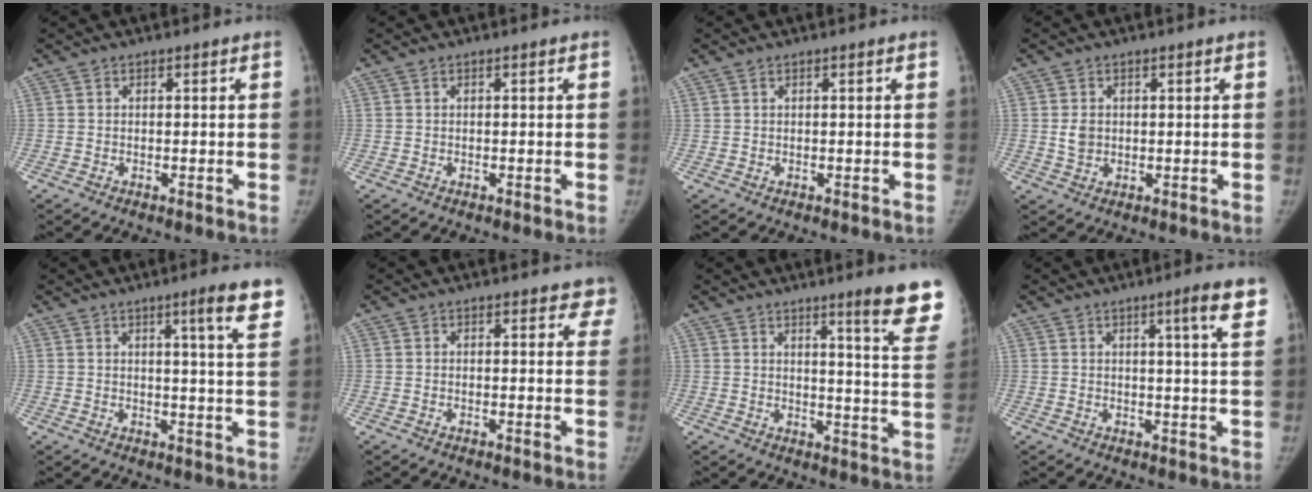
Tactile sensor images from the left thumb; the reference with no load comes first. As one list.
[{"total": 0.0}, {"total": 0.8, "force": [0.6, 0.2, 0.5], "torque": [-0.013, 0.004, 0.013]}, {"total": 2.7, "force": [0.3, 2.2, 1.4], "torque": [-0.012, -0.009, 0.011]}, {"total": 8.0, "force": [4.9, 0.2, 6.3], "torque": [-0.075, -0.027, 0.059]}, {"total": 3.7, "force": [3.1, 1.8, 1.2], "torque": [0.024, -0.011, 0.018]}, {"total": 13.5, "force": [9.2, 0.5, 9.9], "torque": [-0.103, -0.065, 0.108]}, {"total": 6.4, "force": [3.5, 0.0, 5.3], "torque": [-0.067, -0.018, 0.047]}]